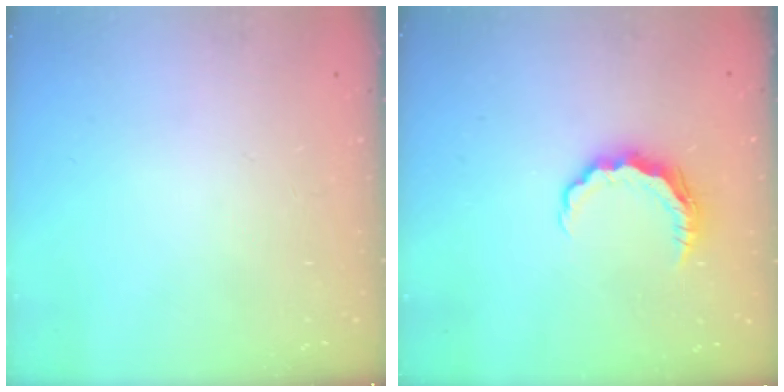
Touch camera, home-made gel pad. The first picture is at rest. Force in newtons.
{"total": 7.1, "press": 7.1, "slide": 0.5}